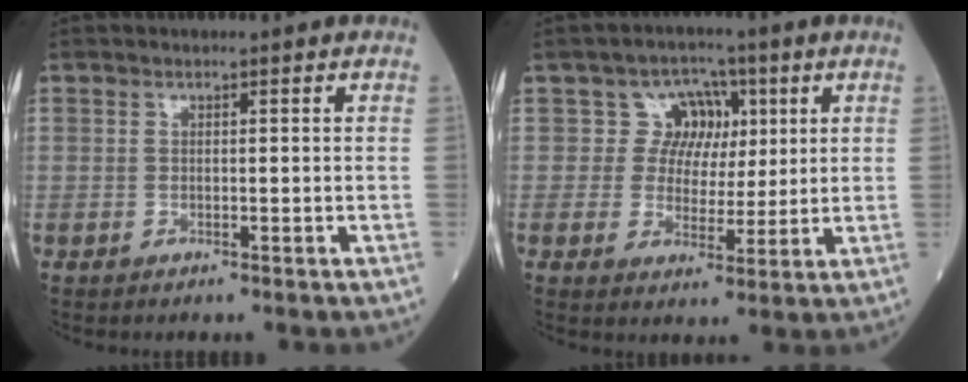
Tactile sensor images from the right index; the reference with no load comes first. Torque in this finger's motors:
{"motor_torque": [0.16, 0.04, 0.06, 0.00]}